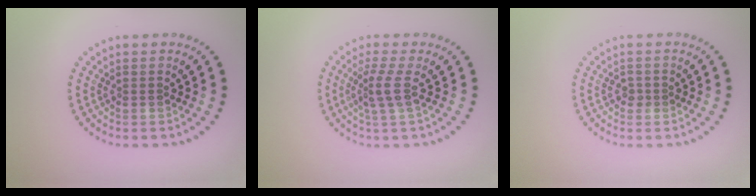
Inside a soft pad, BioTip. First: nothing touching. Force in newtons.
{"total": 2.3, "press": 1.6, "slide": 1.6}
{"total": 0.8, "press": 0.7, "slide": 0.2}